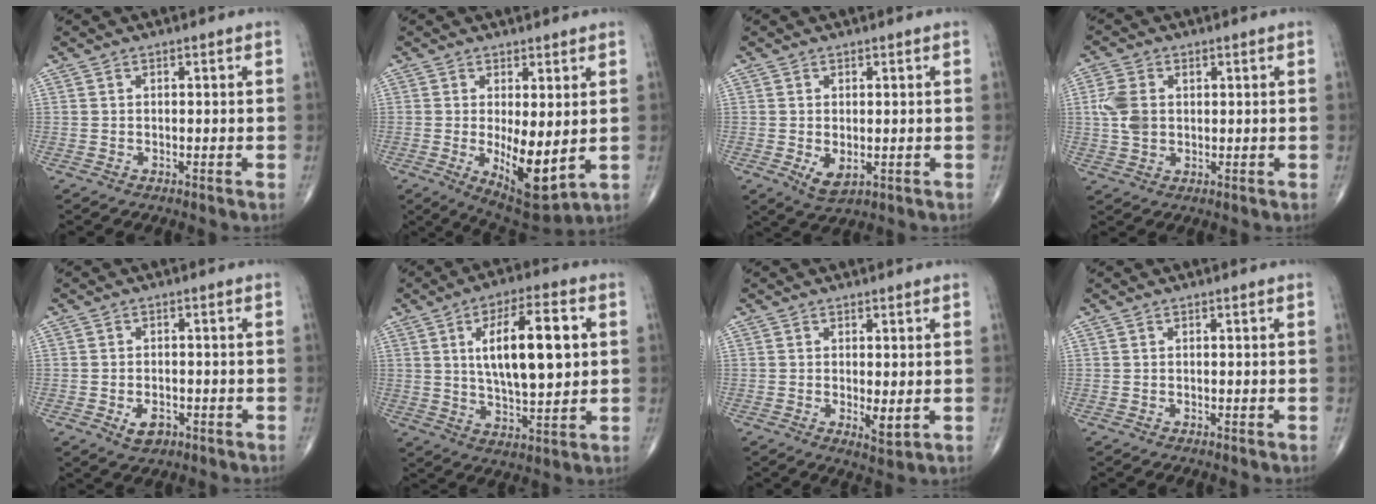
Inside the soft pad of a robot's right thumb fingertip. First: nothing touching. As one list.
[{"total": 10.1, "force": [-0.8, 3.7, 9.3], "torque": [-0.142, -0.029, 0.002]}, {"total": 3.9, "force": [-0.6, 2.2, 3.1], "torque": [-0.049, -0.010, 0.000]}, {"total": 6.0, "force": [0.9, 4.2, 4.2], "torque": [-0.089, 0.001, 0.019]}, {"total": 3.8, "force": [-1.6, 2.4, 2.4], "torque": [-0.034, 0.003, -0.021]}, {"total": 16.0, "force": [3.2, 6.0, 14.4], "torque": [-0.217, -0.004, 0.052]}, {"total": 3.3, "force": [-0.2, 1.1, 3.2], "torque": [-0.050, -0.014, 0.002]}, {"total": 0.0}]